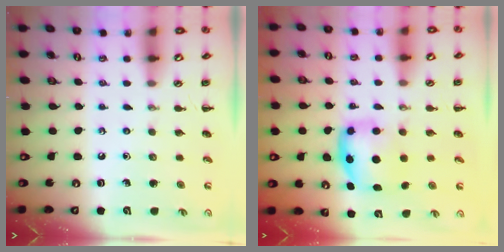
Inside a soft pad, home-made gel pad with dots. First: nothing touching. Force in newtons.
{"total": 6.6, "press": 6.6, "slide": 0.4}